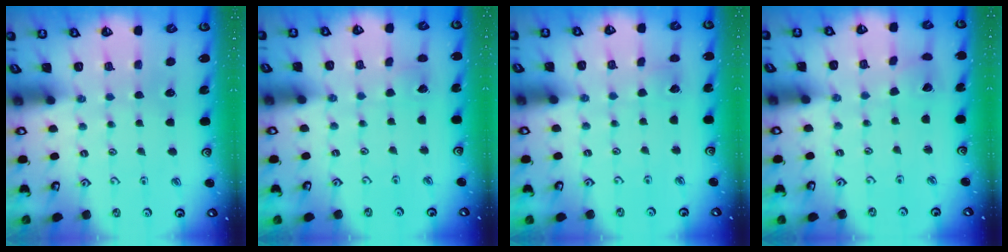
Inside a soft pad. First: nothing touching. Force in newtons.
{"total": 2.4, "press": 2.3, "slide": 0.3}
{"total": 2.4, "press": 2.3, "slide": 0.3}
{"total": 2.2, "press": 2.2, "slide": 0.3}